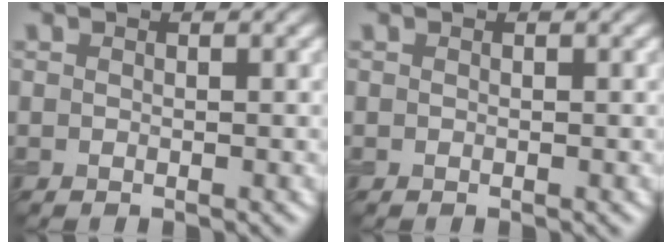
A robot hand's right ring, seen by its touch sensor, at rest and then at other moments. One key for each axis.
{"total": 0.0}